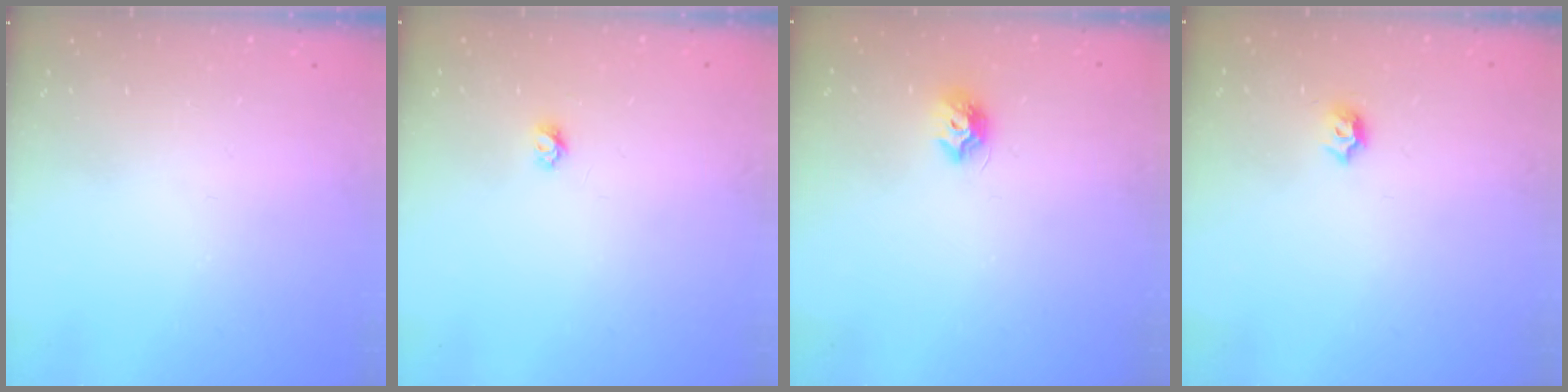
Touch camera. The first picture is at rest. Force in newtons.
{"total": 3.4, "press": 3.4, "slide": 0.3}
{"total": 7.4, "press": 7.4, "slide": 0.2}
{"total": 4.0, "press": 3.9, "slide": 0.8}